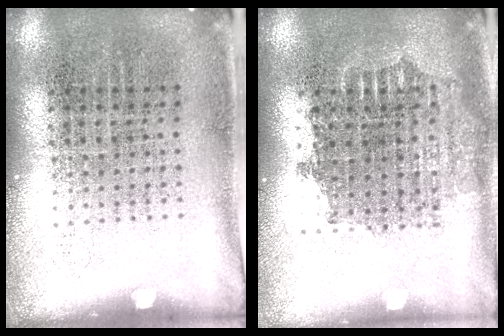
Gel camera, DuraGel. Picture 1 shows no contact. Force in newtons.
{"total": 1.6, "press": 1.3, "slide": 0.9}